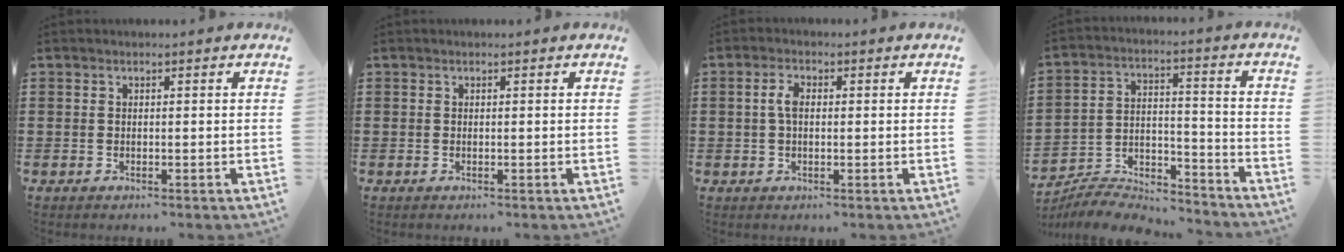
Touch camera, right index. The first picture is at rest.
{"total": 0.0}
{"total": 3.2, "force": [0.3, 1.6, 2.8], "torque": [-0.064, 0.004, 0.001]}
{"total": 6.4, "force": [-6.2, 1.4, 0.9], "torque": [-0.025, 0.009, -0.126]}